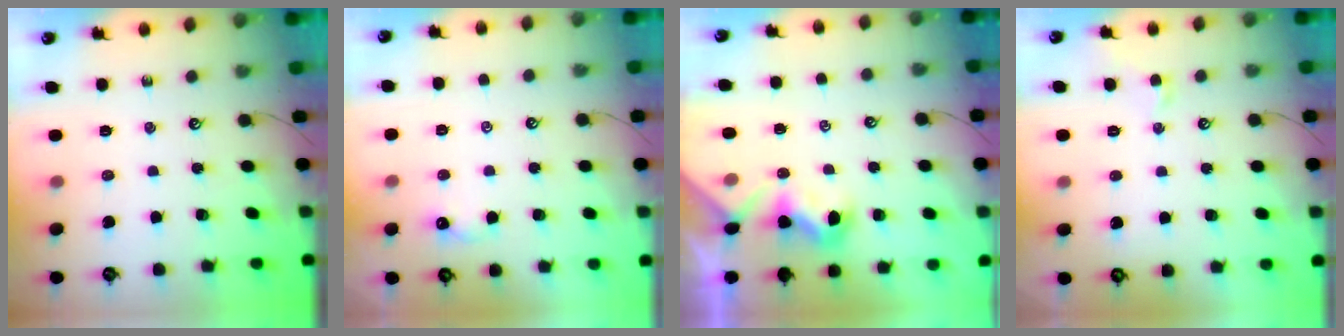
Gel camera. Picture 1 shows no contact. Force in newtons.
{"total": 1.6, "press": 1.5, "slide": 0.4}
{"total": 0.5, "press": 0.3, "slide": 0.4}
{"total": 0.5, "press": 0.1, "slide": 0.5}